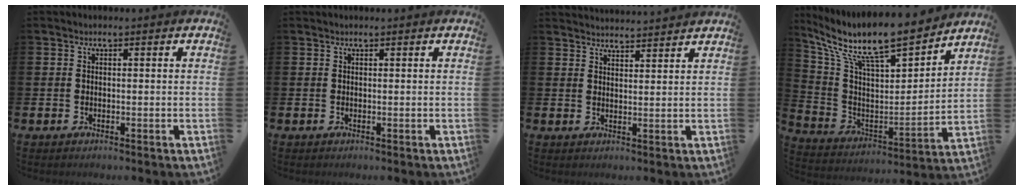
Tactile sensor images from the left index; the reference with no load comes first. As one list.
[{"total": 0.0}, {"total": 3.2, "force": [3.2, -0.2, -0.2], "torque": [0.002, -0.023, 0.057]}, {"total": 11.9, "force": [10.2, 2.6, 5.6], "torque": [-0.133, -0.081, 0.170]}]